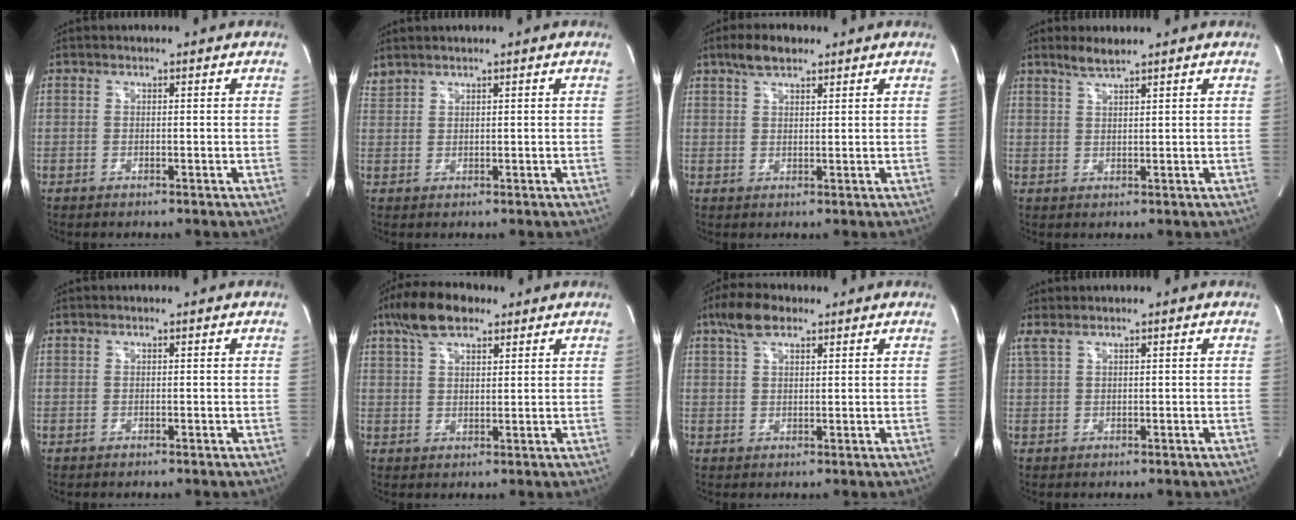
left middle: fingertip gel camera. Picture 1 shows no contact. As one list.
[{"total": 1.7, "force": [1.7, 0.1, 0.2], "torque": [-0.015, 0.015, 0.043]}, {"total": 4.6, "force": [3.4, 1.6, 2.7], "torque": [-0.061, 0.012, 0.062]}, {"total": 2.9, "force": [2.4, -0.1, 1.5], "torque": [-0.039, 0.002, 0.050]}, {"total": 0.0}, {"total": 8.3, "force": [5.6, 3.4, 5.1], "torque": [-0.103, 0.021, 0.102]}, {"total": 5.5, "force": [3.7, 2.2, 3.4], "torque": [-0.076, 0.017, 0.071]}, {"total": 1.8, "force": [1.5, 0.1, 0.9], "torque": [-0.036, 0.020, 0.040]}]